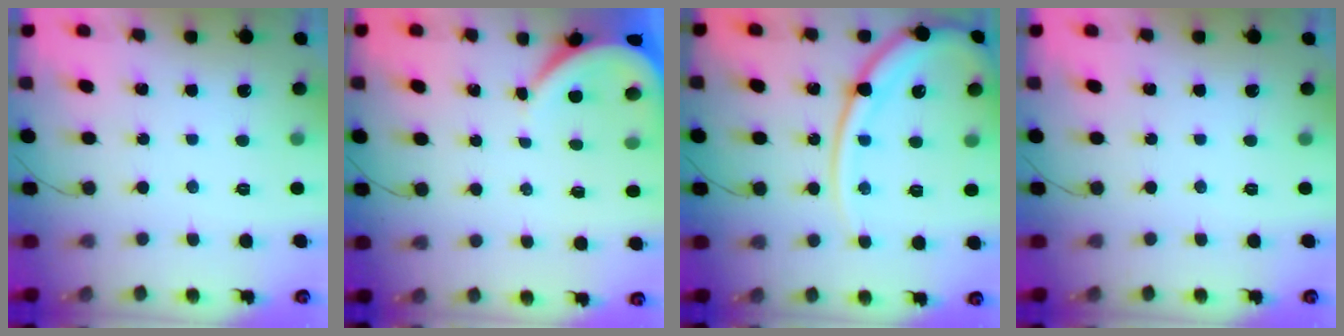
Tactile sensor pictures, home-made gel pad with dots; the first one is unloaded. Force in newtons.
{"total": 3.7, "press": 3.7, "slide": 0.4}
{"total": 16.0, "press": 15.9, "slide": 1.7}
{"total": 0.0}